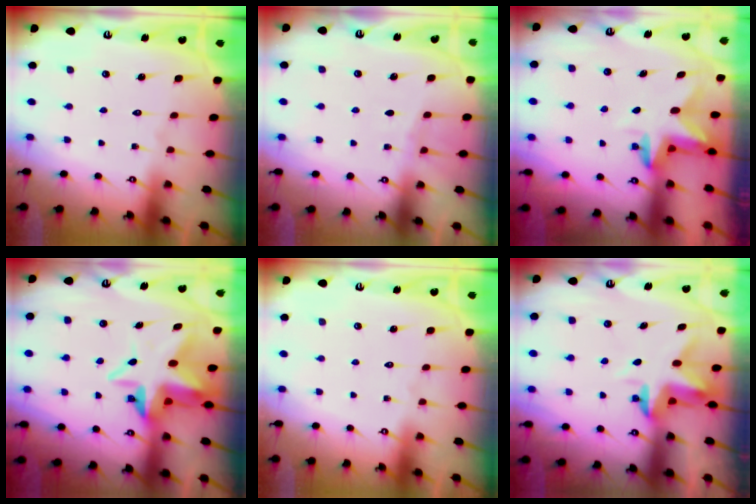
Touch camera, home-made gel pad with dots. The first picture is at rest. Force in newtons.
{"total": 3.7, "press": 3.6, "slide": 0.5}
{"total": 3.0, "press": 3.0, "slide": 0.3}
{"total": 7.7, "press": 7.6, "slide": 1.4}
{"total": 0.0}
{"total": 3.4, "press": 3.4, "slide": 0.3}